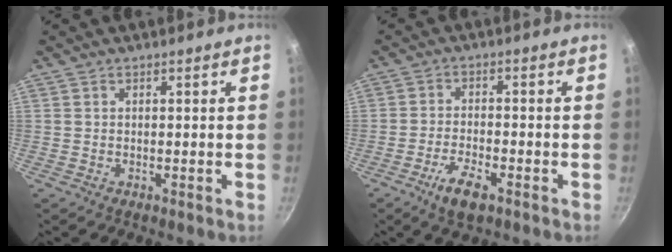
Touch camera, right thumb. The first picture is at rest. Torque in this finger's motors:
{"motor_torque": [0.62, 0.91, 0.70, -0.58, 0.10]}